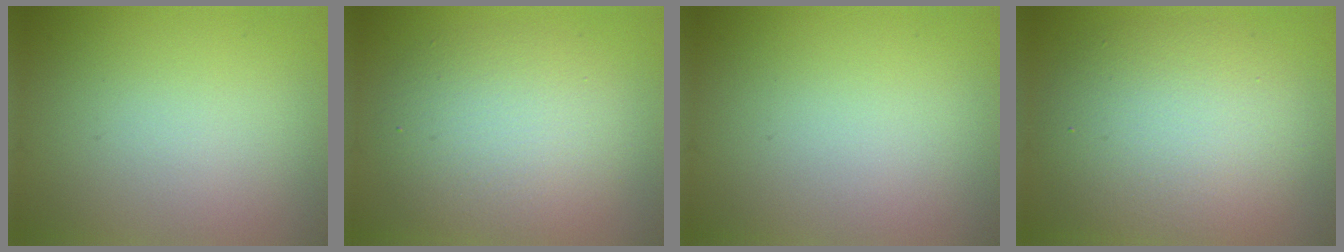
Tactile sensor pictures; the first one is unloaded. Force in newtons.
{"total": 5.6, "press": 5.6, "slide": 0.3}
{"total": 0.0}
{"total": 7.2, "press": 7.2, "slide": 0.3}